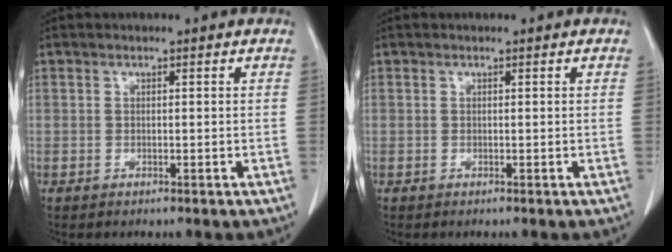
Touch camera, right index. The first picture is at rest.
{"total": 0.0}